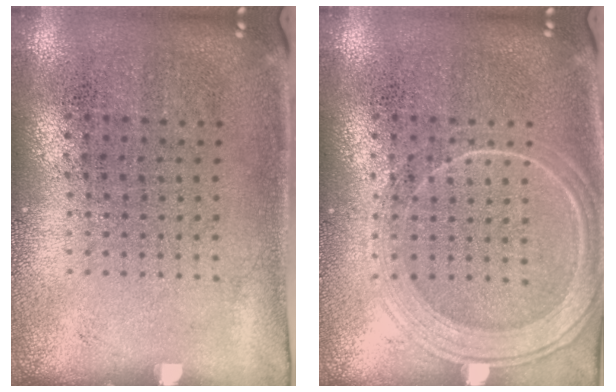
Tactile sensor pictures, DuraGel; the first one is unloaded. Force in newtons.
{"total": 2.6, "press": 2.5, "slide": 0.6}